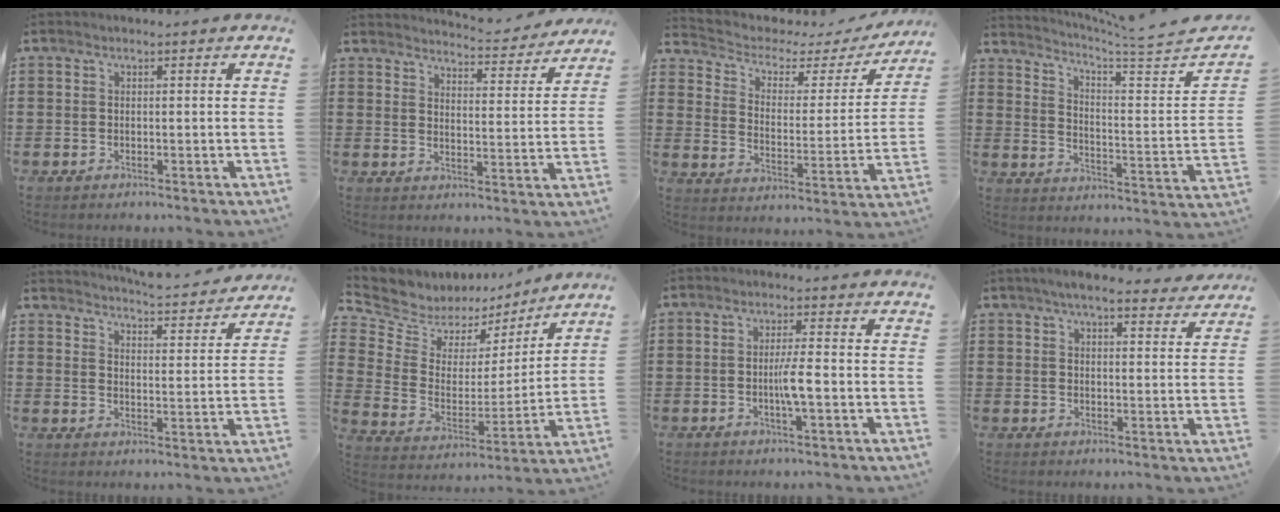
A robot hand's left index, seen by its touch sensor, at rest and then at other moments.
{"total": 4.3, "force": [4.3, -0.3, 0.5], "torque": [-0.015, -0.039, 0.068]}
{"total": 3.5, "force": [2.3, 2.0, 1.8], "torque": [-0.052, -0.016, 0.029]}
{"total": 4.3, "force": [3.7, -0.7, 2.0], "torque": [-0.052, -0.049, 0.052]}
{"total": 4.6, "force": [4.5, -0.5, 0.6], "torque": [-0.026, -0.037, 0.074]}
{"total": 5.9, "force": [4.8, 3.4, -0.3], "torque": [-0.040, -0.041, 0.082]}
{"total": 3.8, "force": [-0.6, 0.1, 3.7], "torque": [-0.065, -0.003, -0.013]}
{"total": 5.7, "force": [5.0, 1.0, 2.6], "torque": [-0.055, -0.010, 0.090]}